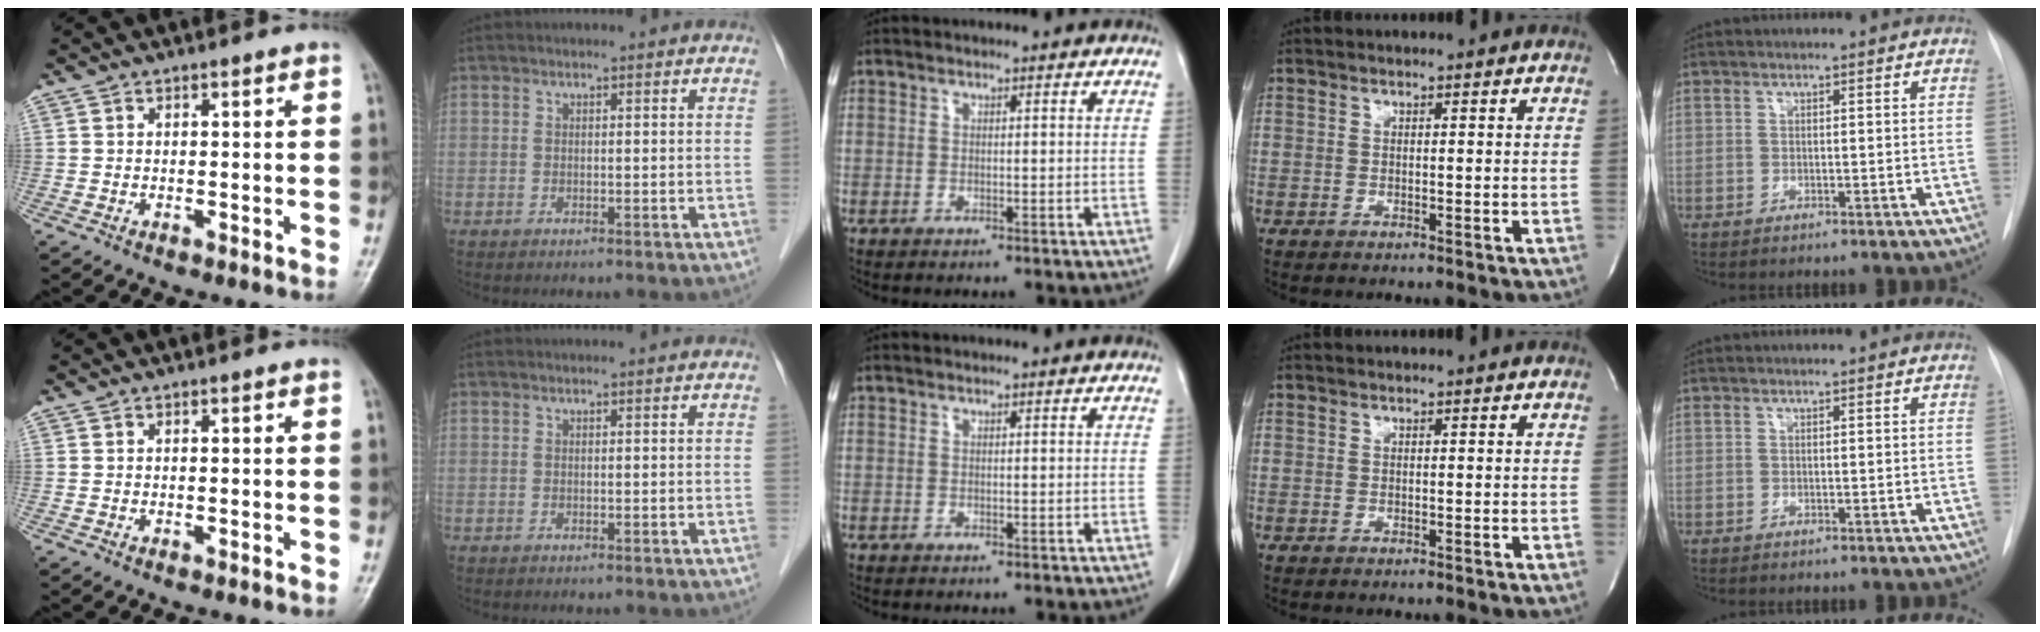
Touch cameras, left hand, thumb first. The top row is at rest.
{}